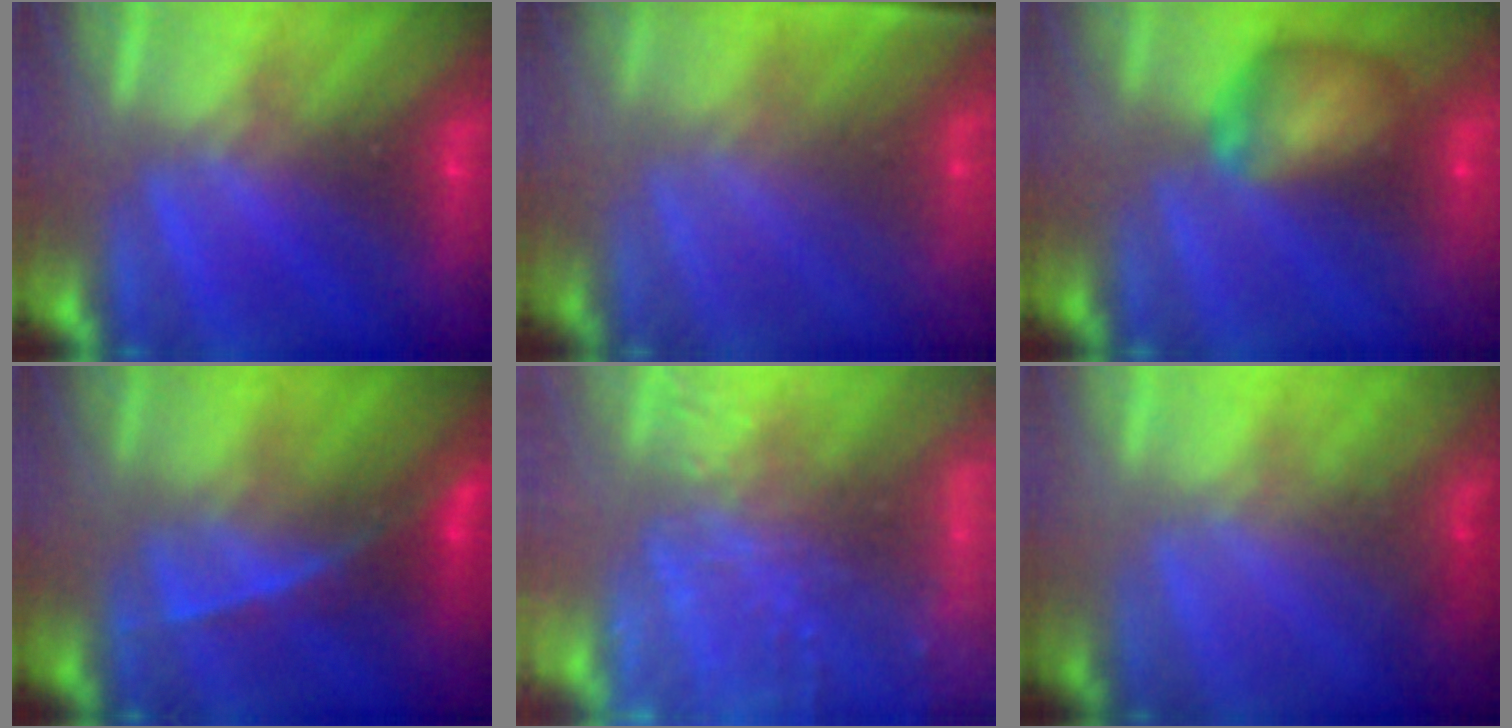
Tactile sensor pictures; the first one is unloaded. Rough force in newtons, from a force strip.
{"total": 1.1}
{"total": 5.5}
{"total": 2.4}
{"total": 8.3}
{"total": 1.4}